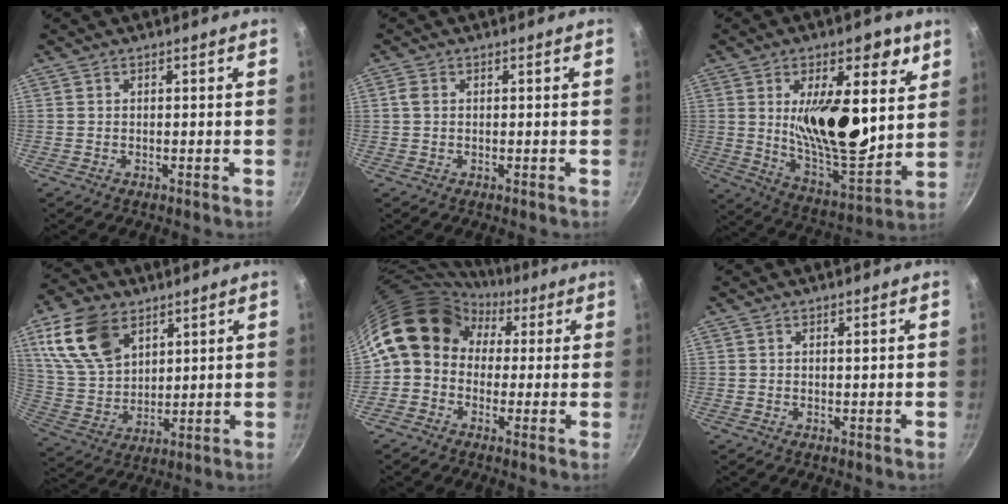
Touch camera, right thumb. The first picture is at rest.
{"total": 1.4, "force": [0.2, 1.0, 0.9], "torque": [-0.018, 0.003, 0.003]}
{"total": 23.0, "force": [6.5, 10.7, 19.2], "torque": [-0.260, -0.062, 0.103]}
{"total": 15.8, "force": [7.6, 10.1, 9.5], "torque": [-0.159, -0.023, 0.159]}
{"total": 12.4, "force": [2.5, 10.2, 6.6], "torque": [-0.086, 0.031, 0.017]}
{"total": 0.6, "force": [0.4, 0.2, 0.4], "torque": [-0.005, 0.000, 0.007]}